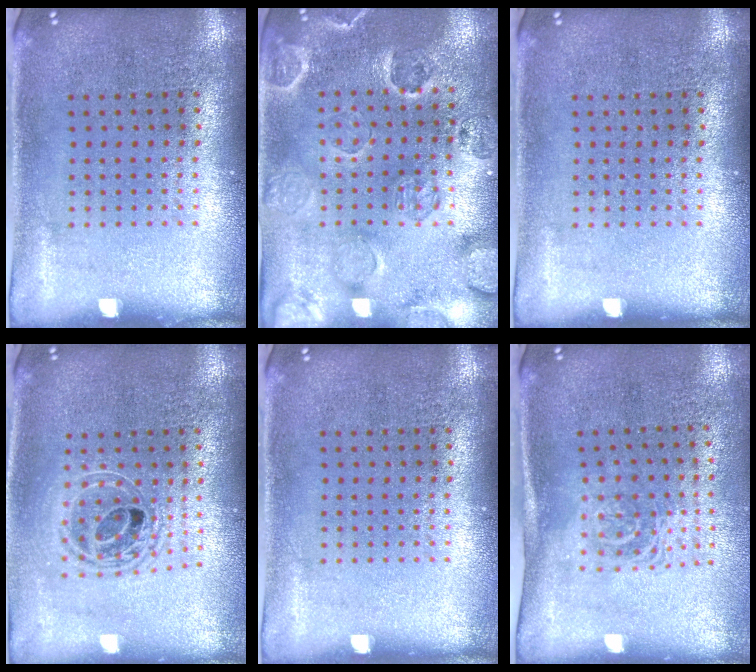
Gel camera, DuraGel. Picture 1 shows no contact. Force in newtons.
{"total": 2.5, "press": 2.3, "slide": 1.0}
{"total": 0.0}
{"total": 1.6, "press": 1.3, "slide": 0.9}
{"total": 0.0}
{"total": 1.6, "press": 1.2, "slide": 1.1}